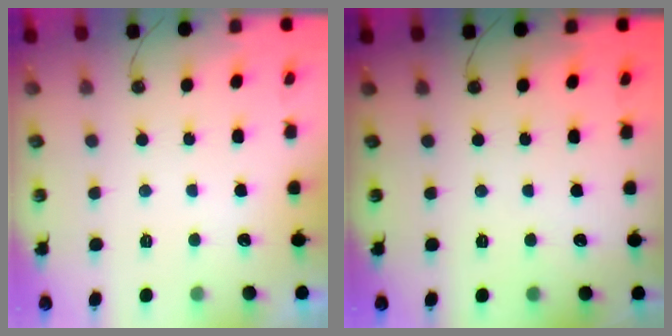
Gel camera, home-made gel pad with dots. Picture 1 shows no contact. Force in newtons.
{"total": 0.0}